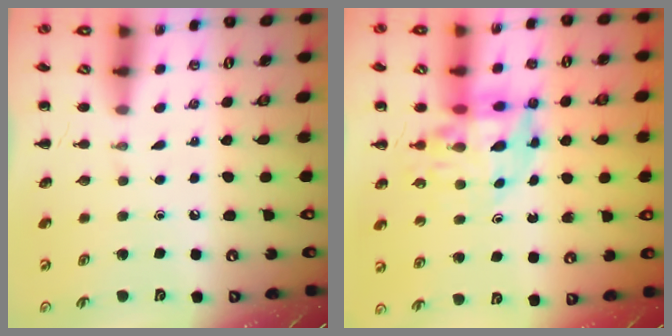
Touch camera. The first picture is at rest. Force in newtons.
{"total": 11.8, "press": 11.2, "slide": 3.6}